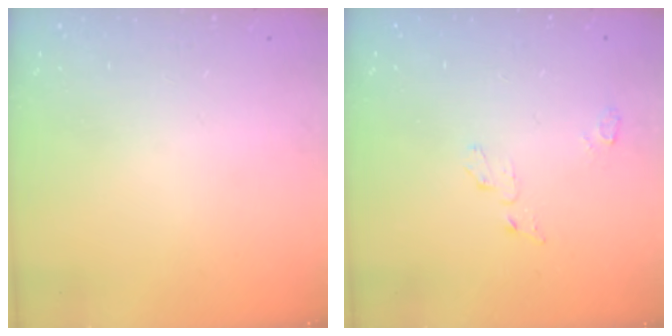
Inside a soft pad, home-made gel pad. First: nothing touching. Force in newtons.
{"total": 4.1, "press": 4.1, "slide": 0.4}